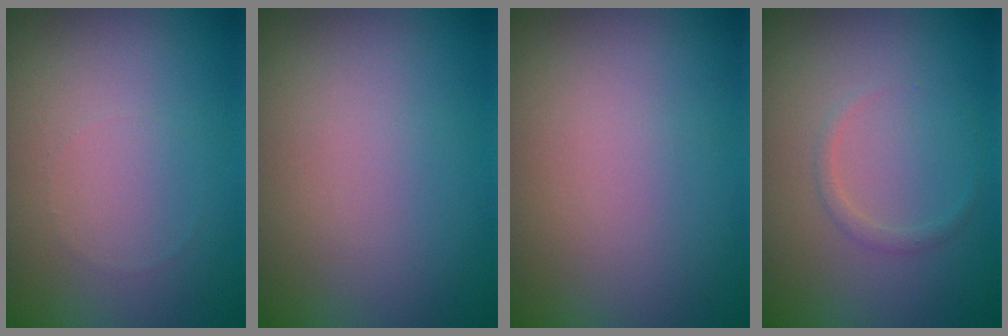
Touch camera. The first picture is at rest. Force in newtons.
{"total": 0.0}
{"total": 0.0}
{"total": 0.8, "press": 0.8, "slide": 0.0}